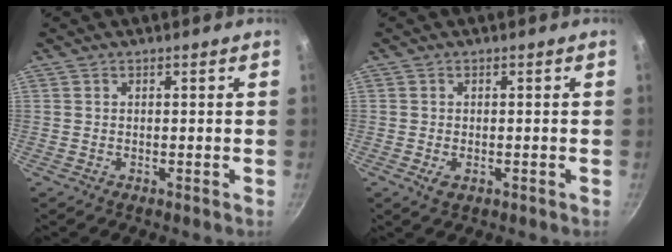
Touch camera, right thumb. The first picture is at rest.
{"total": 2.1, "force": [-0.8, 1.3, 1.5], "torque": [-0.030, 0.002, -0.010]}